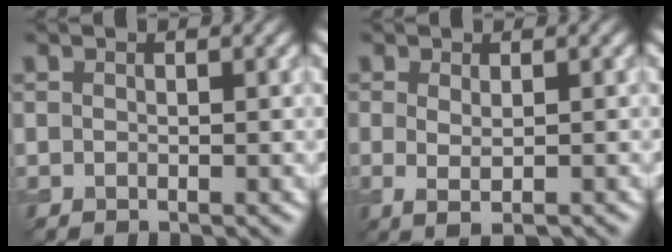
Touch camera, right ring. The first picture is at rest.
{"total": 1.8, "force": [-0.1, 0.4, 1.7], "torque": [-0.031, -0.006, 0.001]}